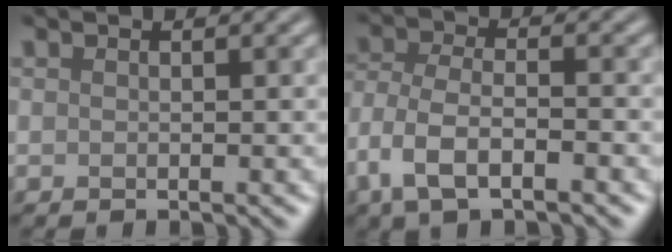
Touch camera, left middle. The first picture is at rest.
{"total": 5.3, "force": [-3.0, 2.3, 3.8], "torque": [-0.080, -0.002, -0.064]}